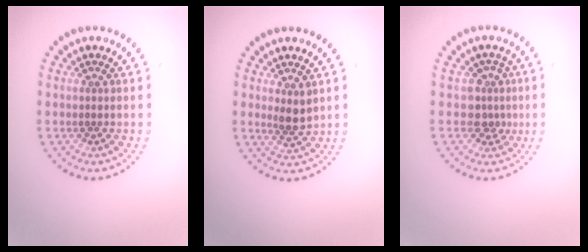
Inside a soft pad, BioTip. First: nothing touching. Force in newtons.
{"total": 1.8, "press": 1.5, "slide": 1.0}
{"total": 2.6, "press": 1.9, "slide": 1.7}